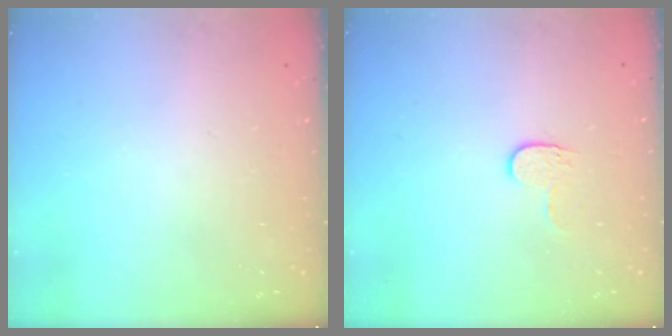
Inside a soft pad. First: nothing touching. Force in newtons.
{"total": 4.0, "press": 4.0, "slide": 0.5}